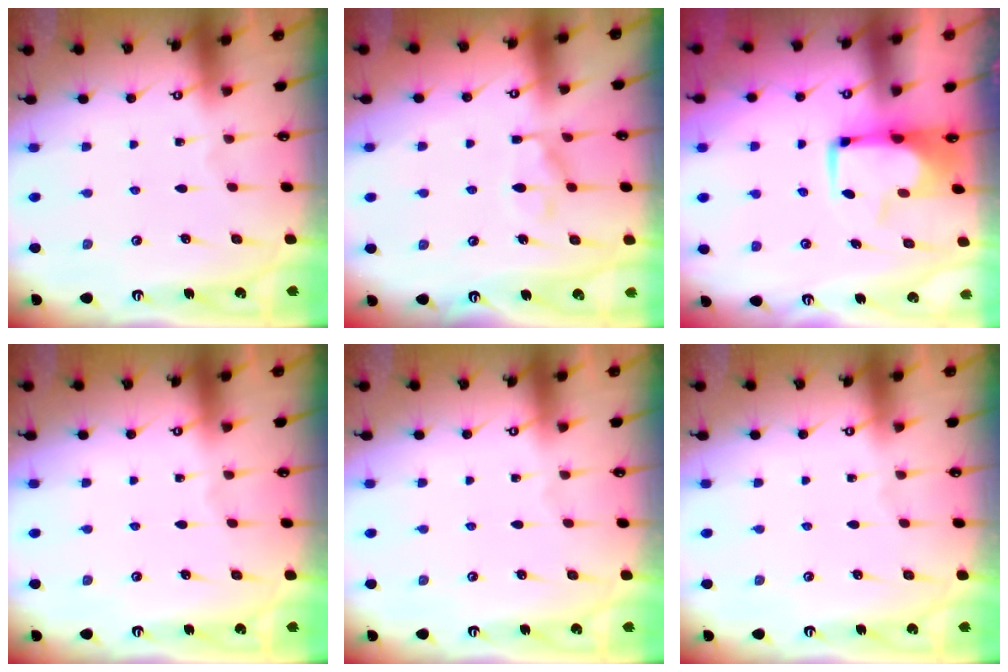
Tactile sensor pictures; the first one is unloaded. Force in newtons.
{"total": 9.0, "press": 9.0, "slide": 0.7}
{"total": 0.9, "press": 0.1, "slide": 0.9}
{"total": 0.0}
{"total": 0.0}
{"total": 0.0}